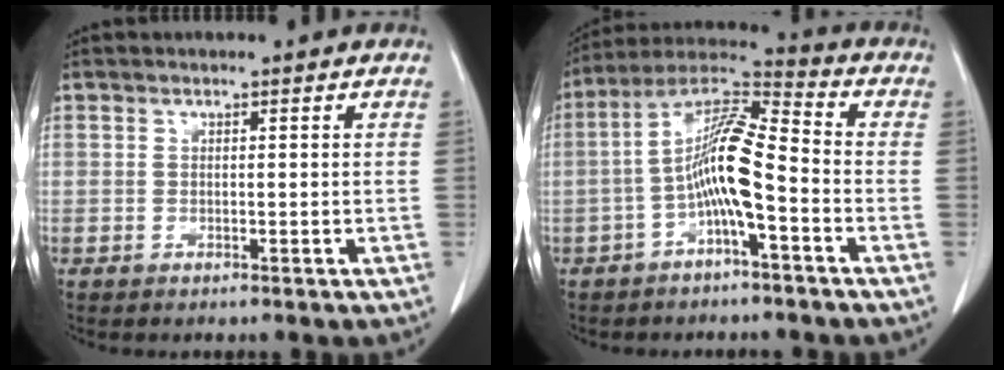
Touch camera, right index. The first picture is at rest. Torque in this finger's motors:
{"motor_torque": [1.65, -0.49, 0.35, 0.12]}